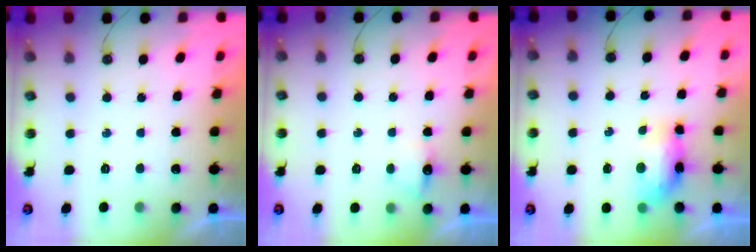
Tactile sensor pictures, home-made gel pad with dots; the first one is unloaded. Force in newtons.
{"total": 4.6, "press": 4.5, "slide": 0.6}
{"total": 7.6, "press": 7.5, "slide": 1.0}